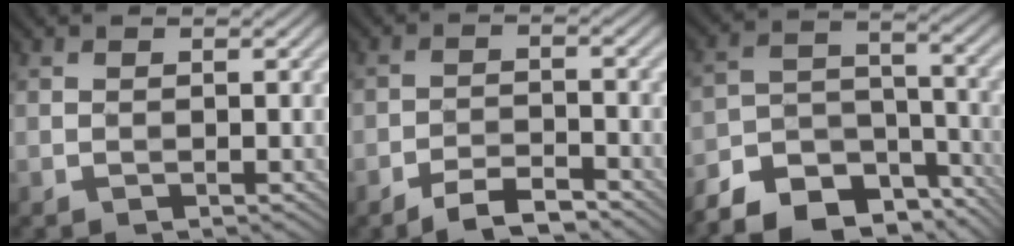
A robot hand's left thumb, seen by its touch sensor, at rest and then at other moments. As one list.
[{"total": 4.3, "force": [-3.6, 1.1, 2.2], "torque": [-0.038, 0.008, -0.067]}, {"total": 12.6, "force": [-10.3, 5.6, 4.6], "torque": [-0.099, -0.010, -0.158]}]